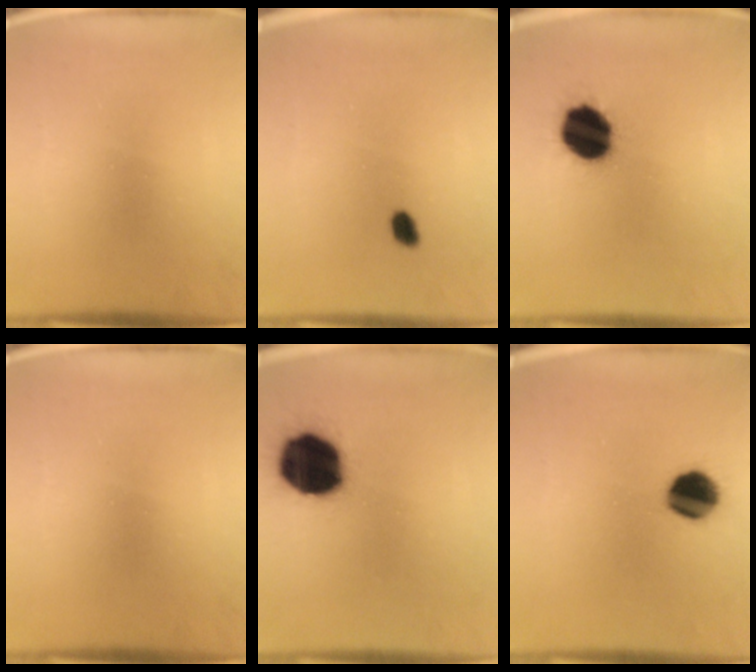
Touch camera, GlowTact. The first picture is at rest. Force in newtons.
{"total": 1.4}
{"total": 13.6}
{"total": 0.0}
{"total": 19.8}
{"total": 10.2}